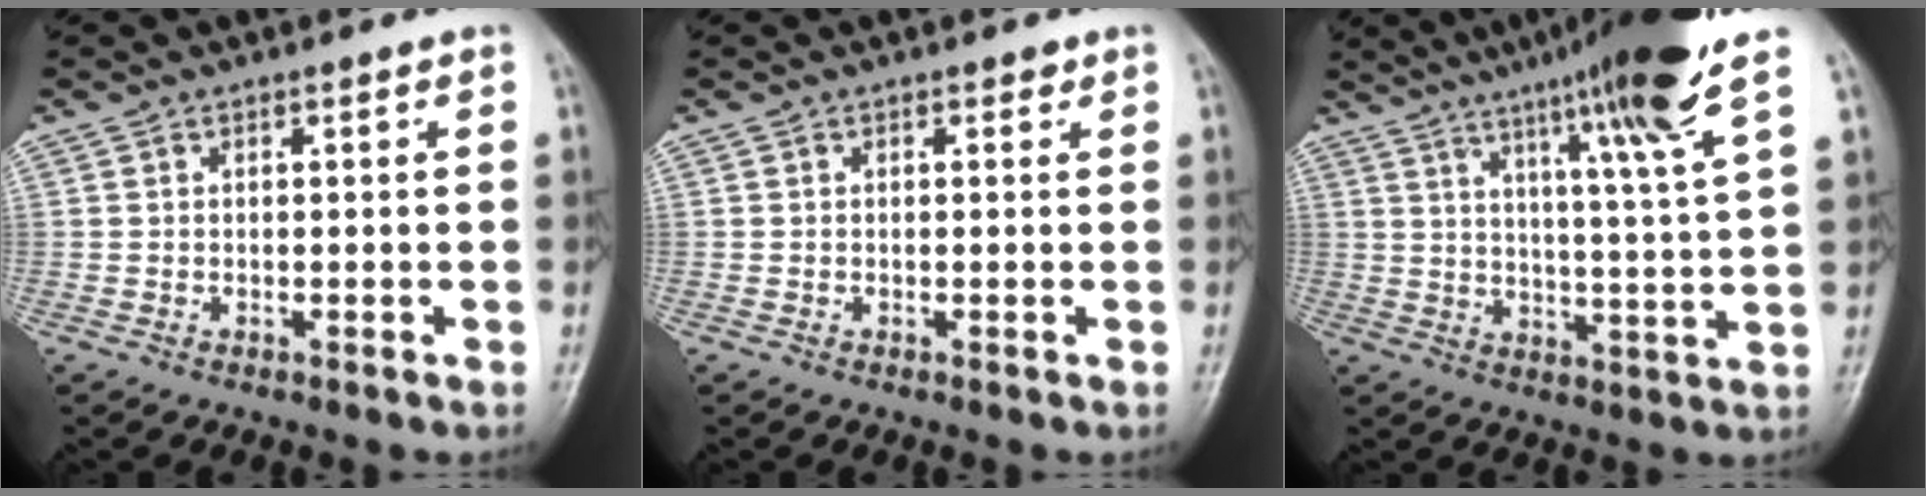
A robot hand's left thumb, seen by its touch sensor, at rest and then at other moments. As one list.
[{"total": 0.9, "force": [0.5, 0.6, 0.4], "torque": [0.004, -0.001, 0.003]}, {"total": 16.7, "force": [10.4, -0.3, 13.0], "torque": [-0.197, -0.041, 0.152]}]